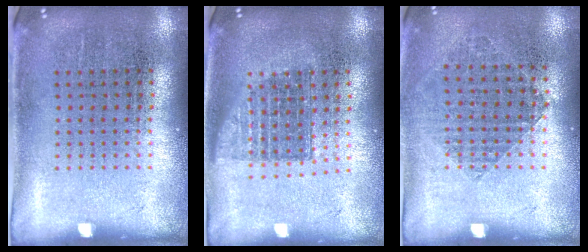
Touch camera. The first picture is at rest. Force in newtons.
{"total": 1.3, "press": 1.1, "slide": 0.8}
{"total": 0.9, "press": 0.9, "slide": 0.3}